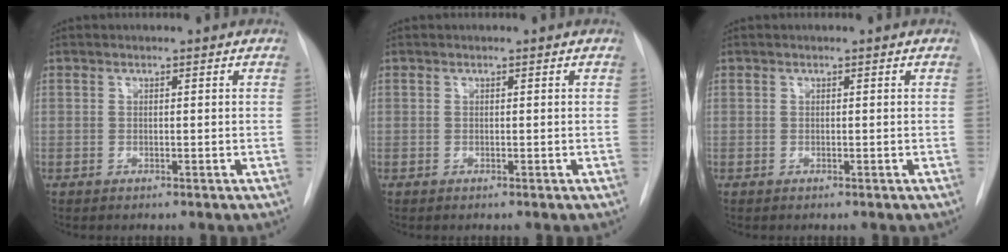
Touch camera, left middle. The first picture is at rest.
{"total": 0.0}
{"total": 0.0}